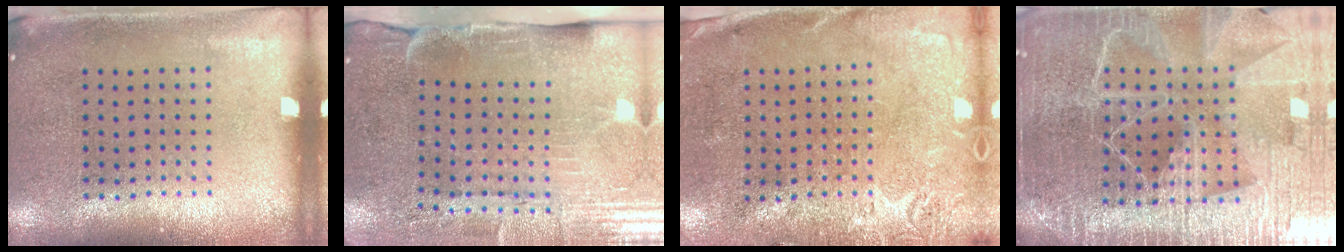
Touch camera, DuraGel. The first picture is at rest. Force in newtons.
{"total": 4.6, "press": 3.8, "slide": 2.6}
{"total": 2.7, "press": 2.2, "slide": 1.6}
{"total": 6.0, "press": 5.2, "slide": 2.8}